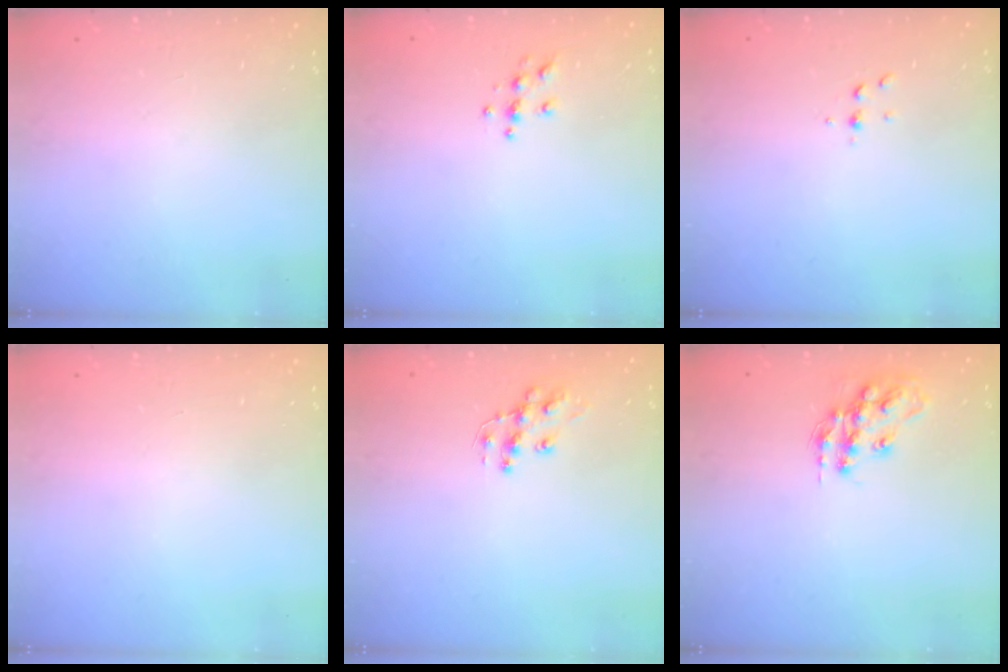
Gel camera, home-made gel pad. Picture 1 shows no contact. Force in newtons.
{"total": 3.7, "press": 3.7, "slide": 0.4}
{"total": 2.5, "press": 2.4, "slide": 0.2}
{"total": 0.0}
{"total": 9.8, "press": 9.7, "slide": 0.5}
{"total": 13.3, "press": 13.3, "slide": 0.8}